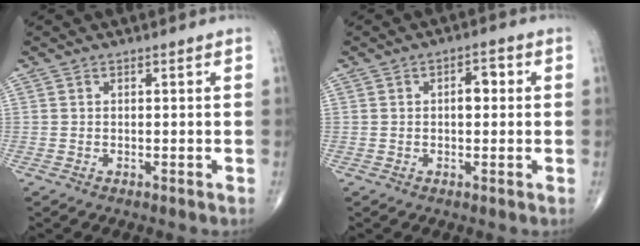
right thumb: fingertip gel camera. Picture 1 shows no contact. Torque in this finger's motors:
{"motor_torque": [1.26, 3.13, 0.91, 0.17, 0.02]}